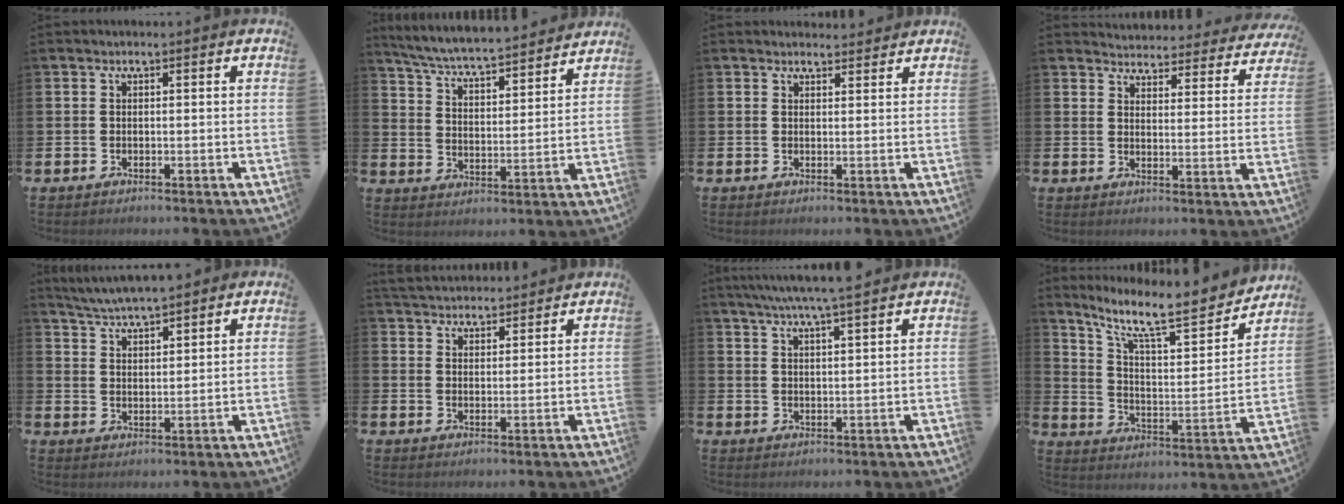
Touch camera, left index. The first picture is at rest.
{"total": 6.3, "force": [6.0, 0.3, 1.7], "torque": [-0.063, -0.048, 0.101]}
{"total": 2.0, "force": [1.9, 0.3, -0.1], "torque": [0.007, -0.010, 0.033]}
{"total": 3.9, "force": [3.9, 0.7, 0.0], "torque": [-0.017, -0.031, 0.065]}
{"total": 5.2, "force": [5.1, 0.5, 0.9], "torque": [-0.041, -0.021, 0.094]}
{"total": 4.2, "force": [4.1, 0.8, -0.1], "torque": [-0.011, -0.021, 0.075]}
{"total": 5.9, "force": [5.5, -0.2, 2.1], "torque": [-0.048, -0.023, 0.097]}
{"total": 11.6, "force": [9.6, 2.6, 6.1], "torque": [-0.137, -0.062, 0.159]}